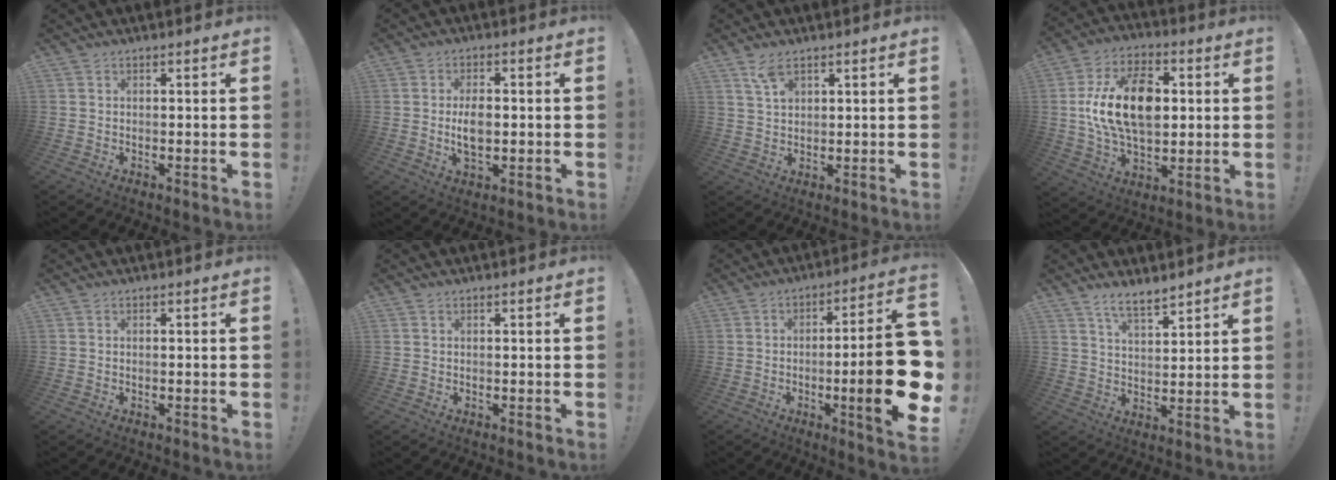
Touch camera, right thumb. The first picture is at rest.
{"total": 6.5, "force": [-0.5, 3.4, 5.5], "torque": [-0.089, -0.003, -0.013]}
{"total": 5.1, "force": [3.3, 2.4, 3.1], "torque": [-0.051, -0.017, 0.059]}
{"total": 20.2, "force": [2.0, 13.0, 15.4], "torque": [-0.262, 0.008, 0.039]}
{"total": 0.0}
{"total": 0.0}
{"total": 21.9, "force": [-3.5, 3.5, 21.4], "torque": [-0.313, 0.000, -0.049]}
{"total": 6.9, "force": [5.8, 1.8, 3.2], "torque": [-0.061, -0.033, 0.108]}